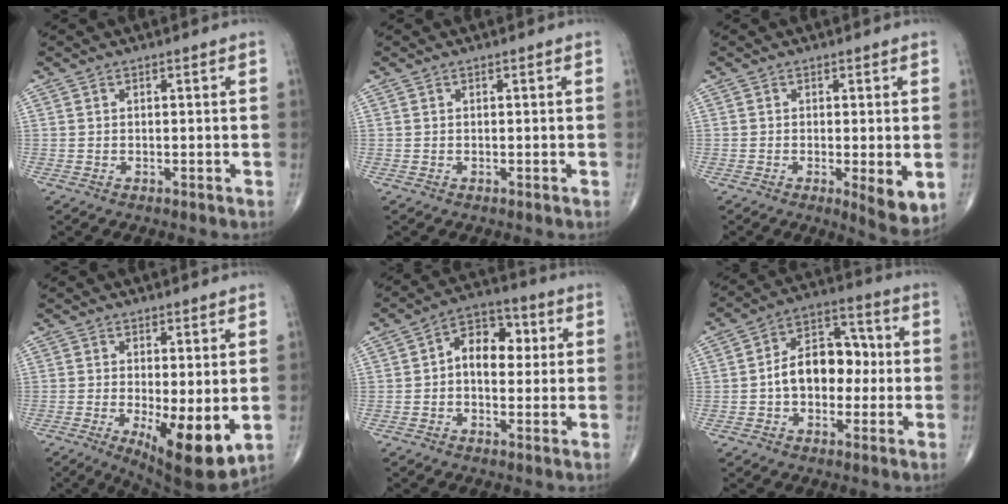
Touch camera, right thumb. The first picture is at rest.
{"total": 0.0}
{"total": 5.6, "force": [-1.0, 1.6, 5.3], "torque": [-0.079, -0.018, -0.016]}
{"total": 11.2, "force": [-2.1, 3.6, 10.4], "torque": [-0.155, -0.028, -0.024]}
{"total": 9.5, "force": [1.0, 6.3, 7.0], "torque": [-0.076, 0.024, 0.008]}
{"total": 12.2, "force": [-0.7, 8.3, 8.9], "torque": [-0.110, 0.042, -0.022]}